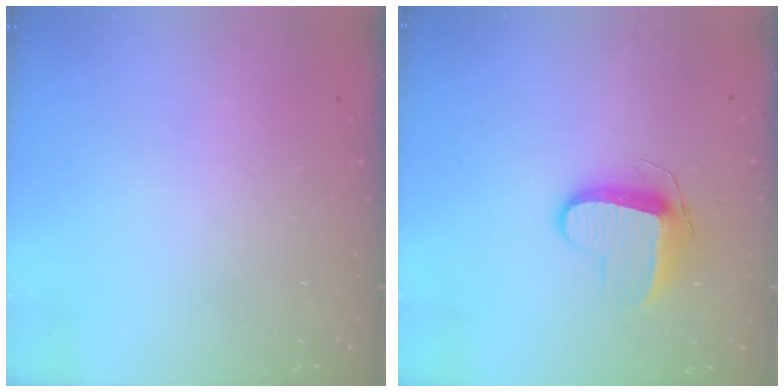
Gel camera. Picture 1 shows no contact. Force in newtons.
{"total": 9.5, "press": 9.5, "slide": 0.2}